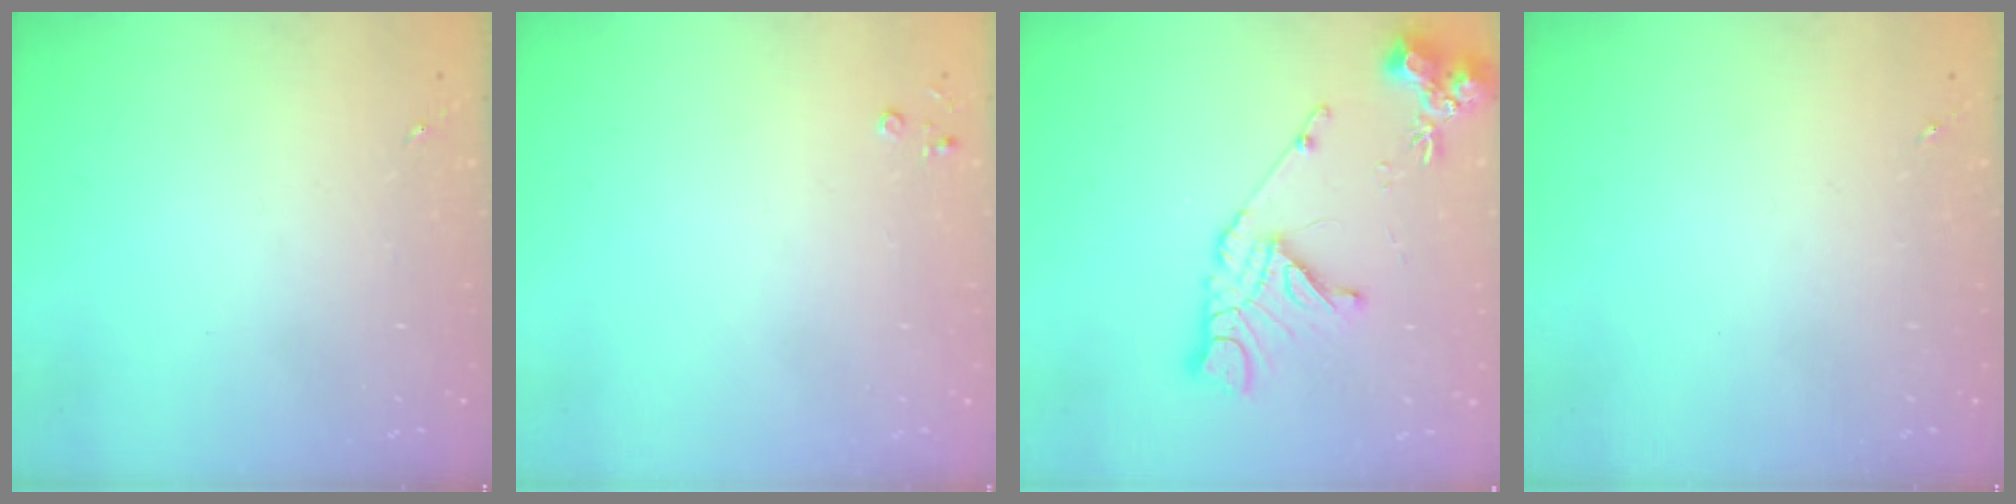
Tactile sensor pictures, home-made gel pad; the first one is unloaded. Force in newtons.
{"total": 2.2, "press": 2.2, "slide": 0.3}
{"total": 15.4, "press": 15.3, "slide": 1.8}
{"total": 0.0}